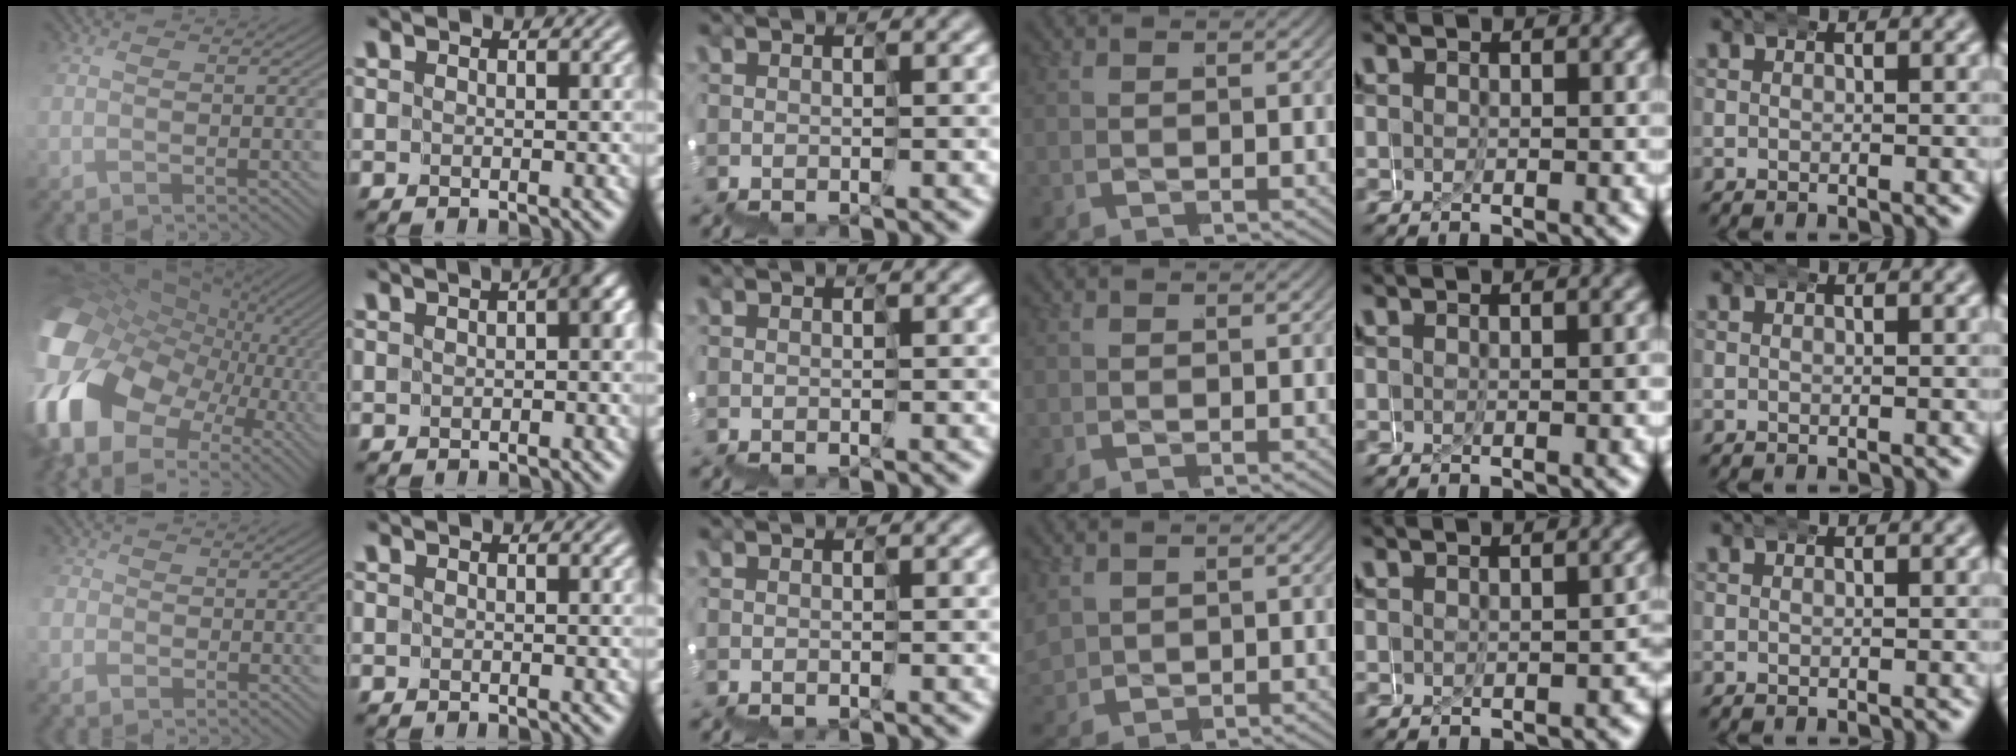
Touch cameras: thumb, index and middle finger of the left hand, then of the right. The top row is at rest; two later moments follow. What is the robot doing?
{"motion": "wrap", "object": "ethernet cable"}